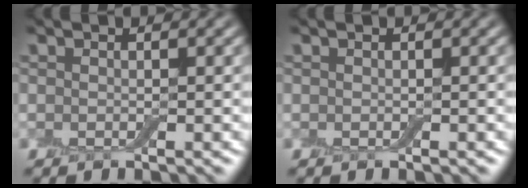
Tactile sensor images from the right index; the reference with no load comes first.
{"total": 0.0}